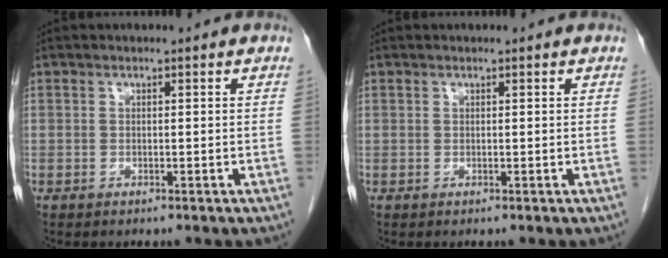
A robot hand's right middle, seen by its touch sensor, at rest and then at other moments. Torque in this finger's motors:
{"motor_torque": [-0.02, 0.00, 0.00, 0.00]}